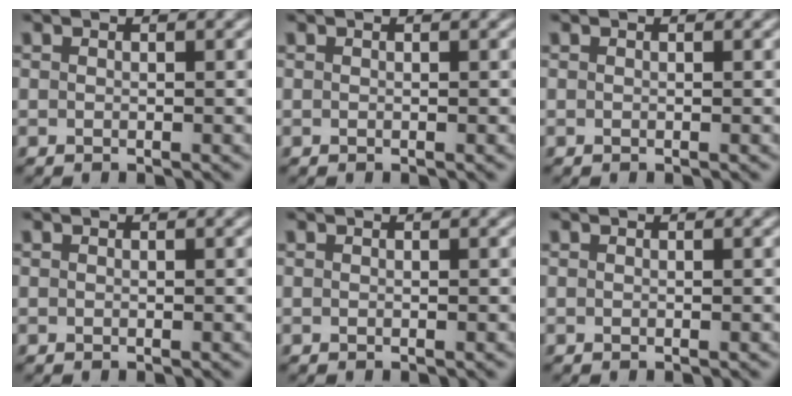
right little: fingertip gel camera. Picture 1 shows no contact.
{"total": 0.0}
{"total": 0.0}
{"total": 0.0}
{"total": 0.0}
{"total": 0.0}